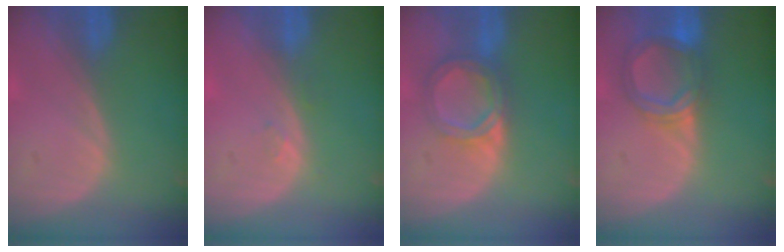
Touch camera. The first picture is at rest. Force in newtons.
{"total": 1.1, "press": 1.0, "slide": 0.4}
{"total": 5.9, "press": 5.2, "slide": 2.7}
{"total": 5.8, "press": 5.7, "slide": 0.6}